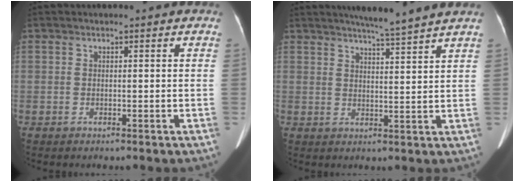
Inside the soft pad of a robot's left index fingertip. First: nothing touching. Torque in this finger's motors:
{"motor_torque": [0.14, -0.37, 0.05, 0.03]}